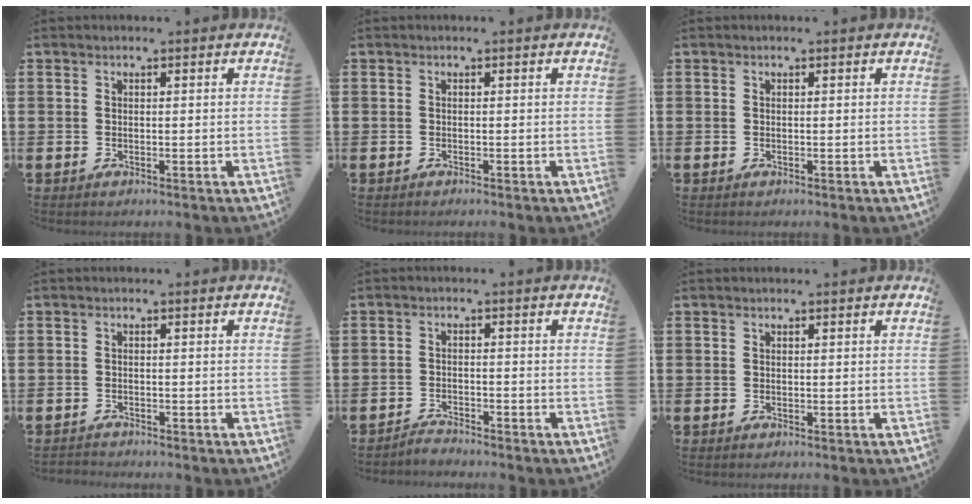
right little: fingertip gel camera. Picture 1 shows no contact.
{"total": 0.0}
{"total": 0.0}
{"total": 0.7, "force": [-0.7, 0.1, -0.1], "torque": [-0.001, 0.000, -0.016]}
{"total": 1.8, "force": [-1.8, -0.1, -0.1], "torque": [-0.003, 0.005, -0.038]}
{"total": 0.0}